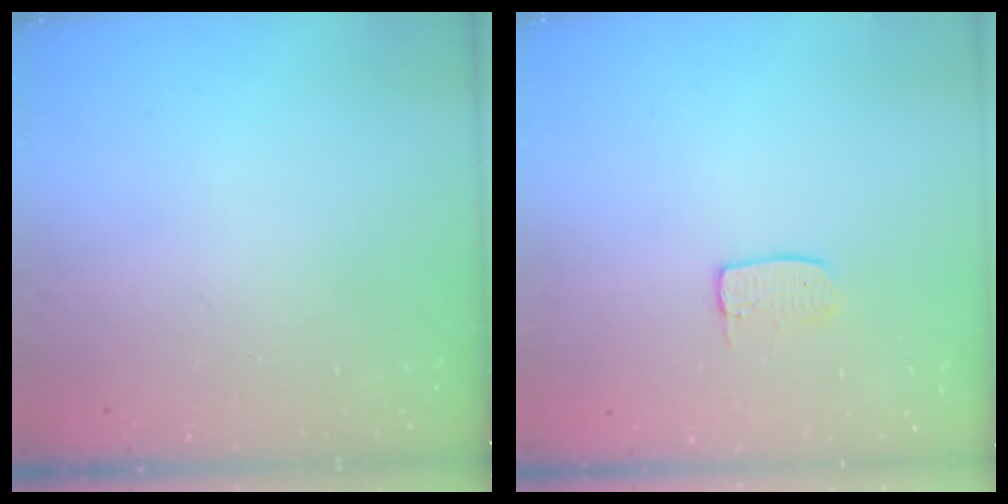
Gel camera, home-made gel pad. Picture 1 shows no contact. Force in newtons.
{"total": 4.8, "press": 4.8, "slide": 0.3}